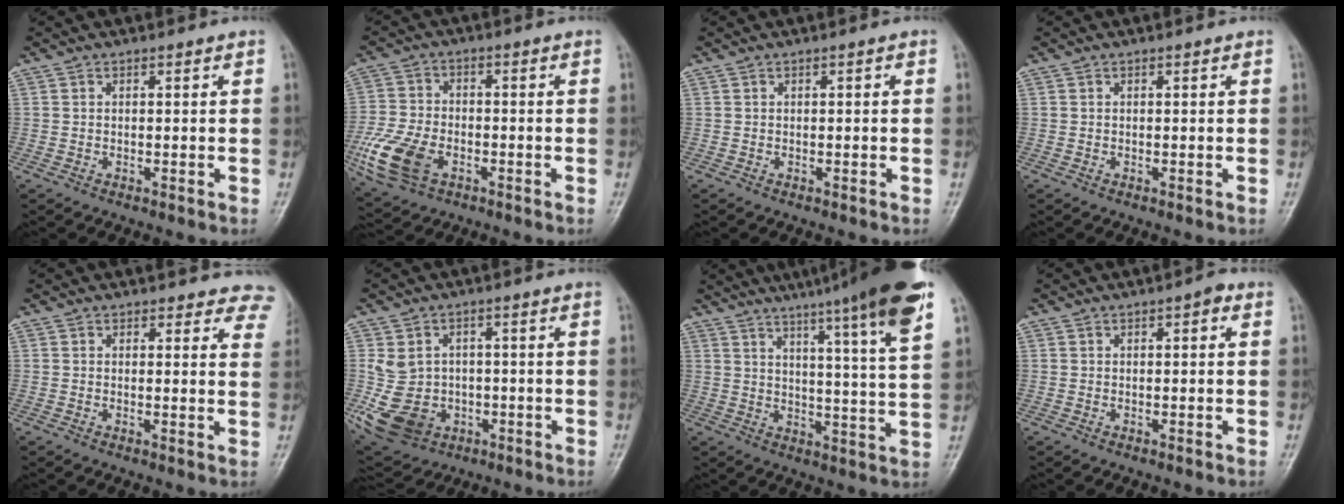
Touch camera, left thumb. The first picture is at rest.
{"total": 11.9, "force": [-4.4, 7.5, 8.1], "torque": [-0.172, 0.003, -0.085]}
{"total": 0.0}
{"total": 0.0}
{"total": 7.0, "force": [6.3, 3.0, 0.5], "torque": [0.051, -0.023, 0.037]}
{"total": 11.0, "force": [-2.4, 9.2, 5.6], "torque": [-0.087, 0.007, -0.027]}
{"total": 17.9, "force": [11.9, 0.5, 13.4], "torque": [-0.182, -0.046, 0.148]}
{"total": 1.4, "force": [0.4, 0.7, 1.1], "torque": [-0.010, 0.003, 0.000]}